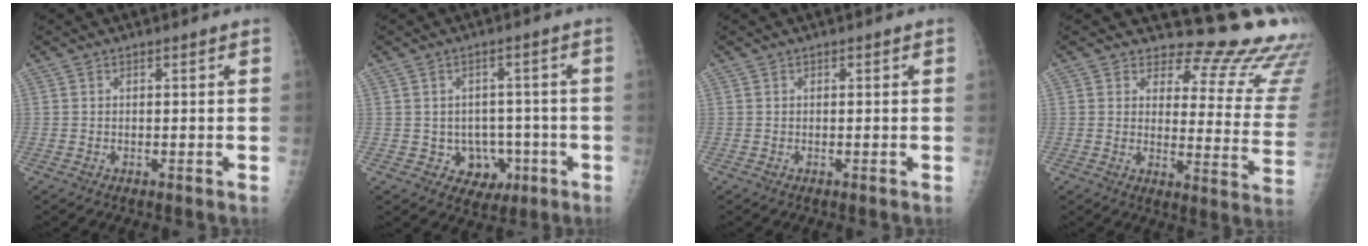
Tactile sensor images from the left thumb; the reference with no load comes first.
{"total": 6.5, "force": [-1.7, 5.8, 2.5], "torque": [-0.002, 0.016, -0.012]}
{"total": 0.0}
{"total": 18.0, "force": [17.2, 4.4, 3.4], "torque": [0.009, -0.183, 0.178]}